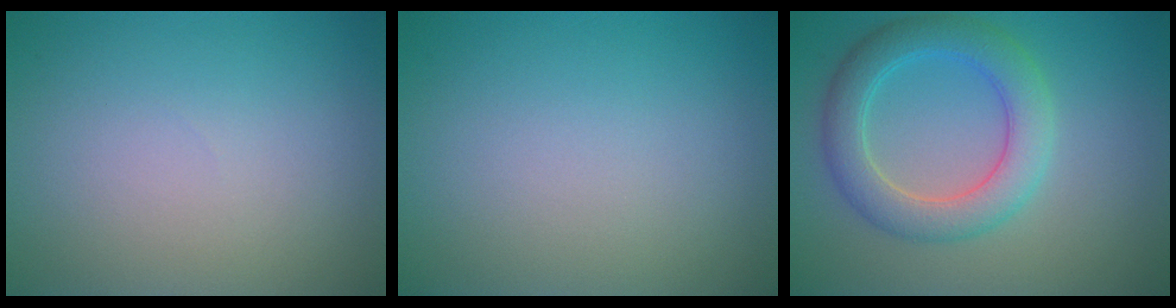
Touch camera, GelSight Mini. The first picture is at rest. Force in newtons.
{"total": 0.0}
{"total": 5.0, "press": 5.0, "slide": 0.5}